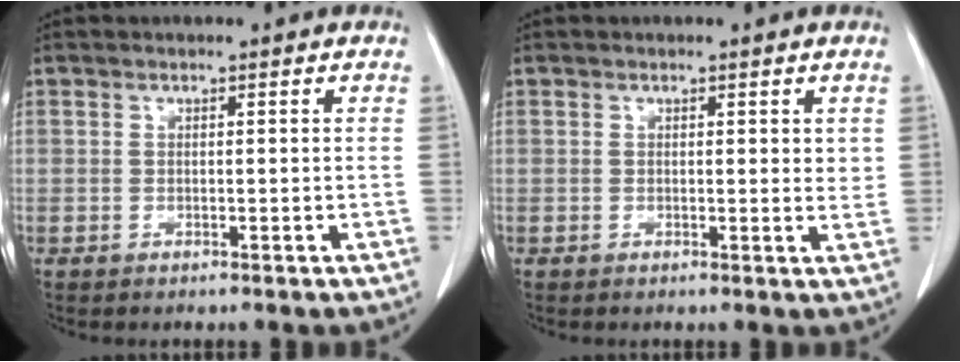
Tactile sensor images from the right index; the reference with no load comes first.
{"total": 1.4, "force": [0.6, 0.5, 1.2], "torque": [-0.010, -0.004, 0.006]}